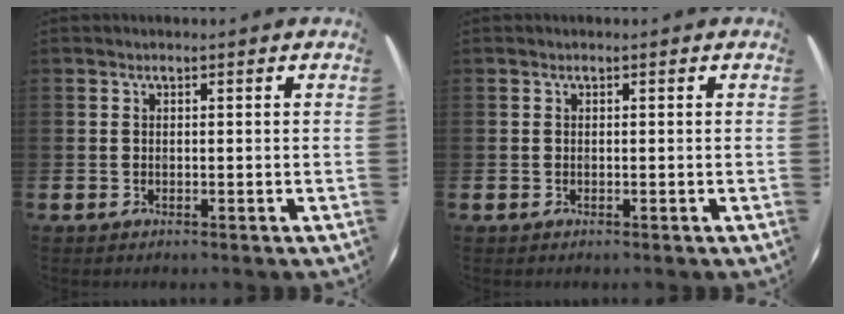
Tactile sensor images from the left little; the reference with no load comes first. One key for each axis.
{"total": 0.0}